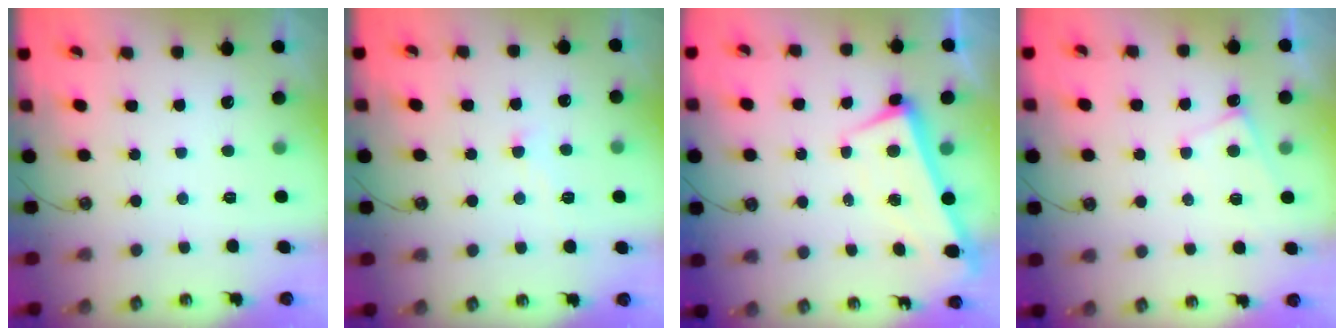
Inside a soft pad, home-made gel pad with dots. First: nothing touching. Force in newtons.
{"total": 1.6, "press": 1.5, "slide": 0.6}
{"total": 1.5, "press": 0.4, "slide": 1.5}
{"total": 3.6, "press": 3.6, "slide": 0.3}